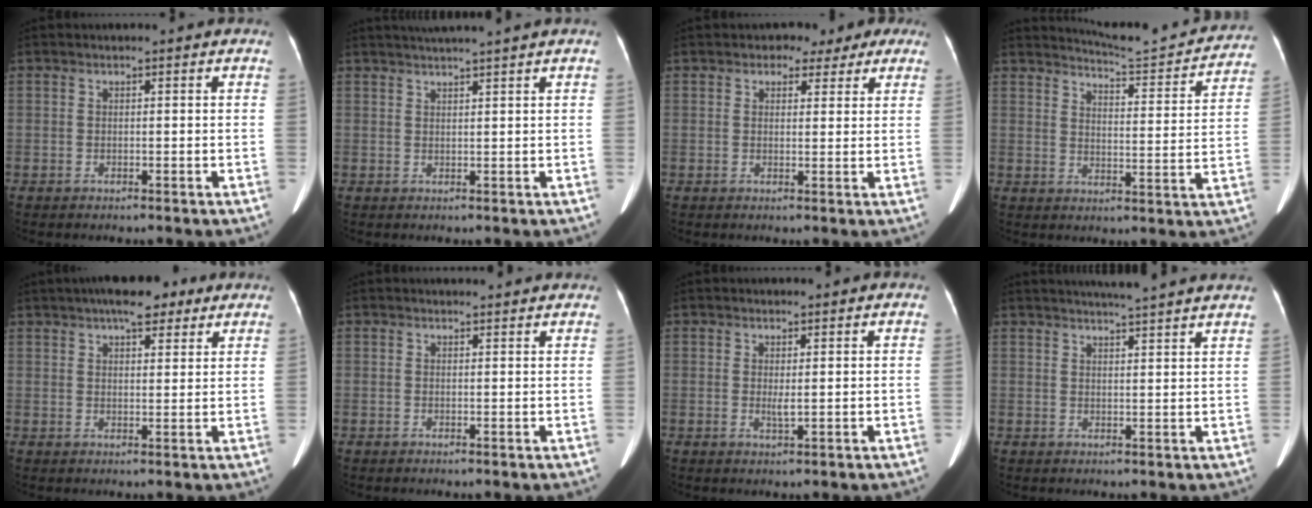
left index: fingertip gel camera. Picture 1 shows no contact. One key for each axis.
{"total": 6.0, "fx": 5.2, "fy": -1.3, "fz": 2.8, "tx": -0.040, "ty": 0.021, "tz": 0.074}
{"total": 5.1, "fx": 3.4, "fy": 3.1, "fz": 2.0, "tx": -0.016, "ty": 0.015, "tz": 0.039}
{"total": 13.8, "fx": 13.5, "fy": 0.4, "fz": 2.7, "tx": -0.041, "ty": -0.036, "tz": 0.166}
{"total": 8.3, "fx": 6.0, "fy": 2.6, "fz": 5.1, "tx": -0.070, "ty": 0.024, "tz": 0.090}
{"total": 4.5, "fx": 4.3, "fy": 0.5, "fz": 1.0, "tx": -0.014, "ty": 0.015, "tz": 0.044}
{"total": 1.4, "fx": 0.4, "fy": 0.2, "fz": 1.3, "tx": -0.029, "ty": -0.002, "tz": 0.010}
{"total": 11.4, "fx": 10.4, "fy": -0.6, "fz": 4.7, "tx": -0.074, "ty": 0.011, "tz": 0.122}